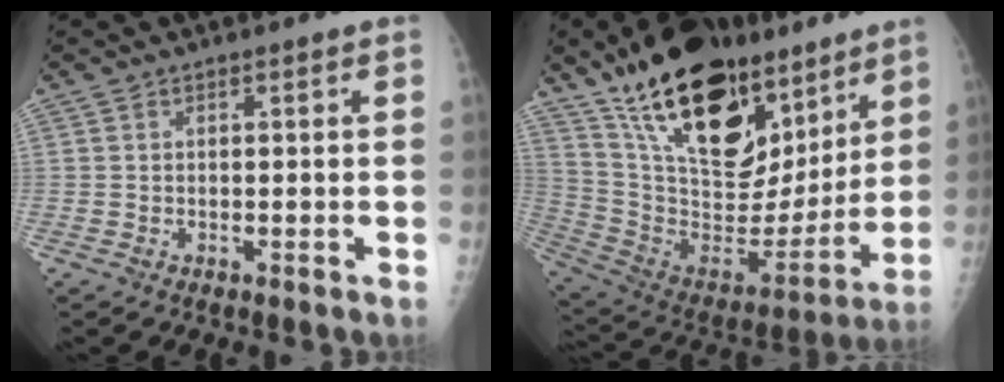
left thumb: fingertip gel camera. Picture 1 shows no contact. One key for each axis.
{"total": 30.0, "fx": 18.2, "fy": 14.6, "fz": 18.8, "tx": -0.277, "ty": -0.042, "tz": 0.310}